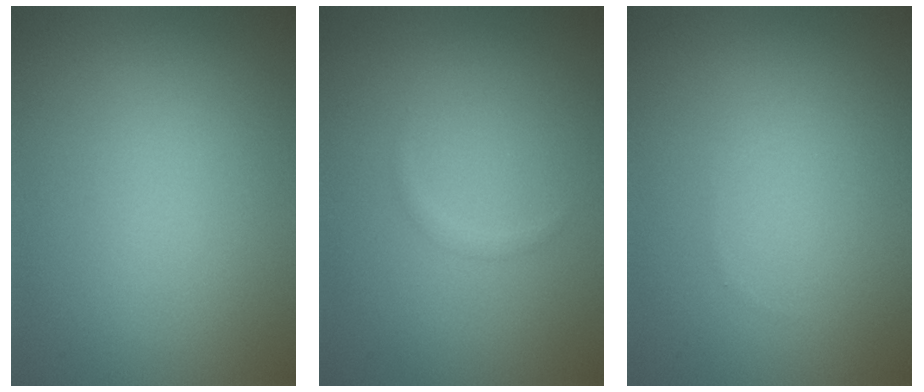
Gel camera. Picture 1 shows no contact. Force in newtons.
{"total": 0.5, "press": 0.5, "slide": 0.1}
{"total": 0.0}